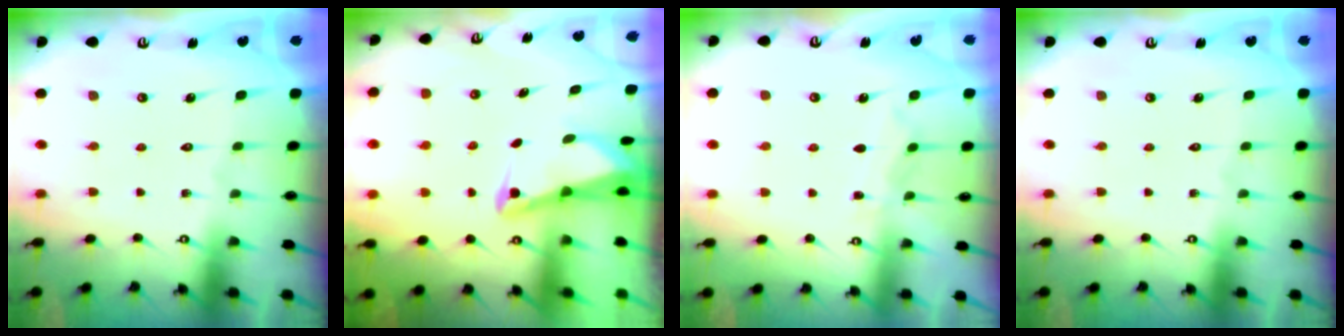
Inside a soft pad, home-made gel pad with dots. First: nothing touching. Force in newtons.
{"total": 2.7, "press": 2.6, "slide": 0.6}
{"total": 5.5, "press": 5.5, "slide": 0.5}
{"total": 0.0}